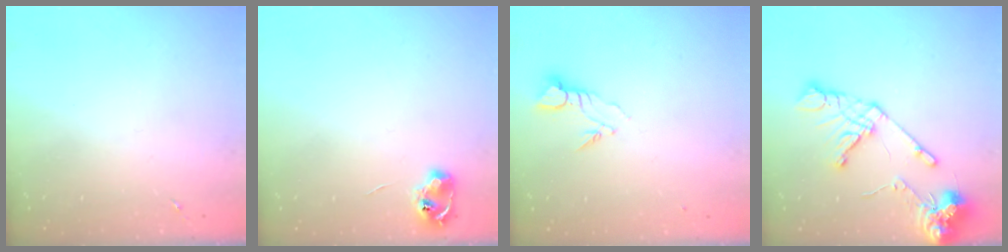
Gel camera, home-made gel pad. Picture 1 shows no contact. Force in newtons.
{"total": 6.0, "press": 6.0, "slide": 0.7}
{"total": 3.8, "press": 3.8, "slide": 0.2}
{"total": 15.5, "press": 15.3, "slide": 2.3}